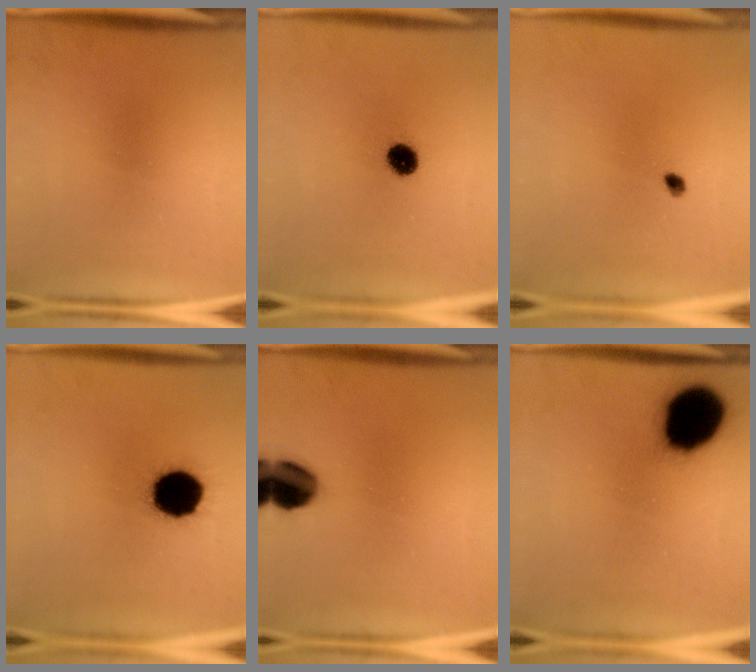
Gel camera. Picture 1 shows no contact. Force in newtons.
{"total": 5.6}
{"total": 1.2}
{"total": 16.9}
{"total": 9.8}
{"total": 19.4}